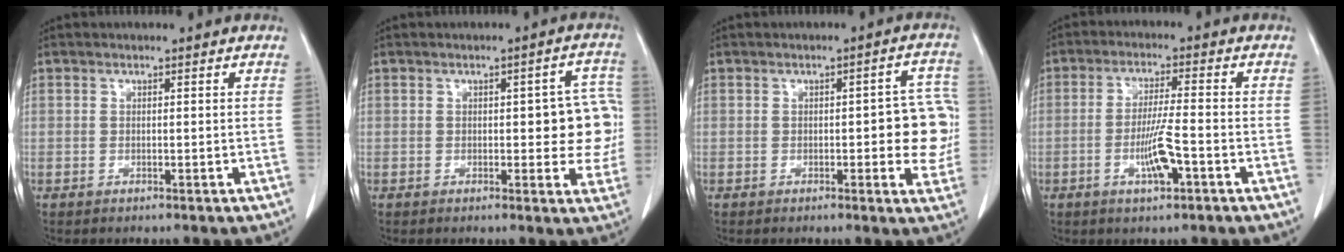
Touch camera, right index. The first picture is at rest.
{"total": 7.5, "force": [0.1, 3.1, 6.8], "torque": [-0.058, 0.020, 0.002]}
{"total": 7.3, "force": [-0.4, 2.7, 6.8], "torque": [-0.058, 0.015, -0.007]}
{"total": 6.4, "force": [-2.4, 0.4, 5.9], "torque": [-0.112, -0.005, -0.042]}